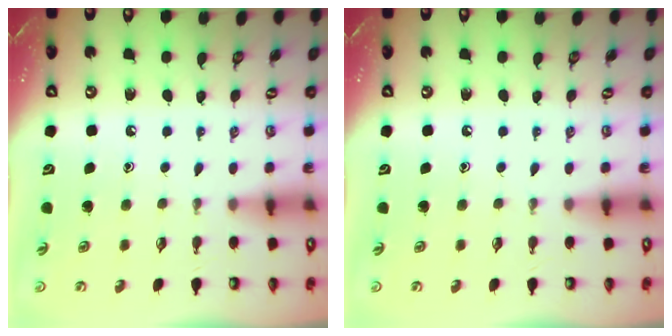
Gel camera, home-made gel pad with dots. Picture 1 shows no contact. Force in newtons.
{"total": 0.0}